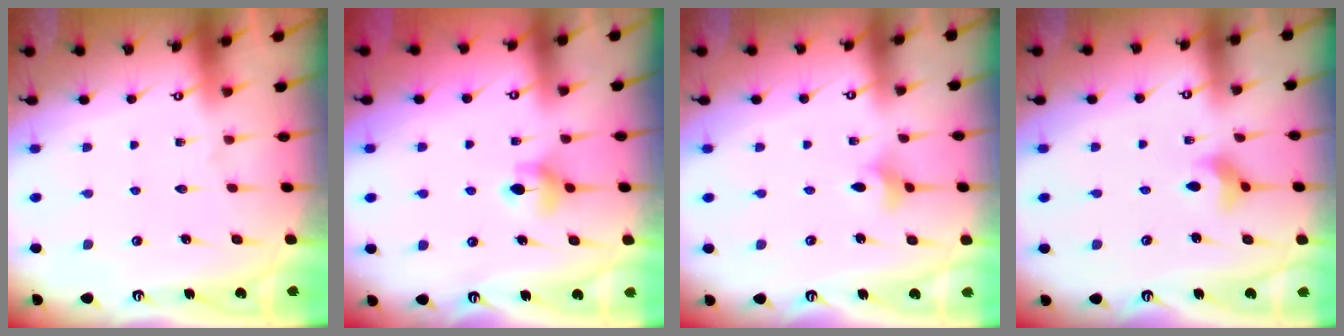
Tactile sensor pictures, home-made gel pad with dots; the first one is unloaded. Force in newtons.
{"total": 5.4, "press": 5.4, "slide": 0.9}
{"total": 3.4, "press": 3.3, "slide": 0.8}
{"total": 4.8, "press": 4.7, "slide": 0.9}